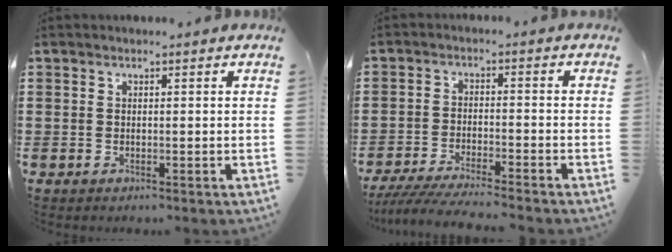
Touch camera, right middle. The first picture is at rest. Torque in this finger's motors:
{"motor_torque": [2.14, 0.00, 0.15, 0.12]}